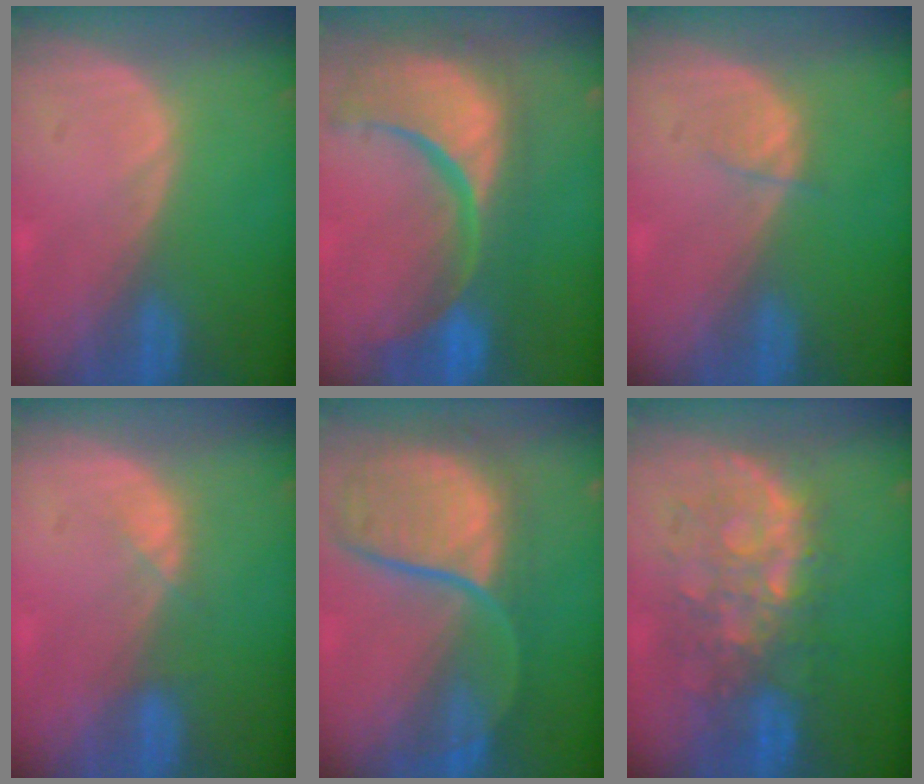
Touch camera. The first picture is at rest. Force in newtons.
{"total": 15.4, "press": 12.1, "slide": 9.6}
{"total": 1.6, "press": 1.5, "slide": 0.2}
{"total": 1.9, "press": 1.7, "slide": 0.9}
{"total": 11.4, "press": 9.7, "slide": 5.9}
{"total": 9.5, "press": 8.8, "slide": 3.6}